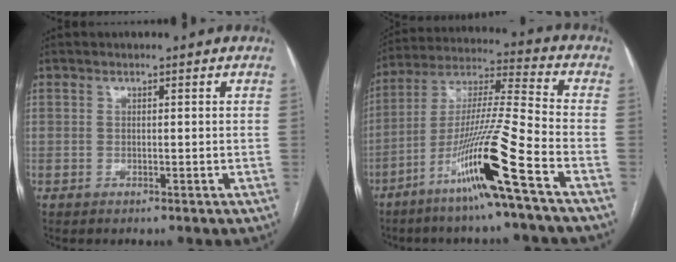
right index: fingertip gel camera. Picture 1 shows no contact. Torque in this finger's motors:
{"motor_torque": [1.64, -0.50, 1.05, 0.21]}